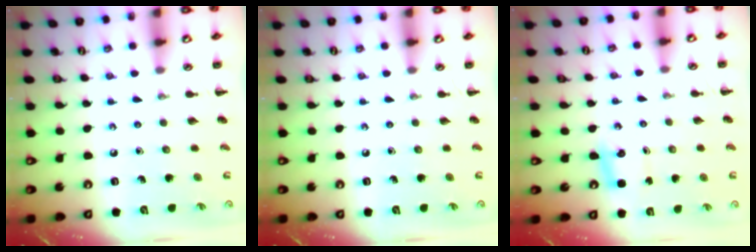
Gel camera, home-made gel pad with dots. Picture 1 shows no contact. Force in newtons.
{"total": 0.0}
{"total": 4.0, "press": 3.9, "slide": 1.0}